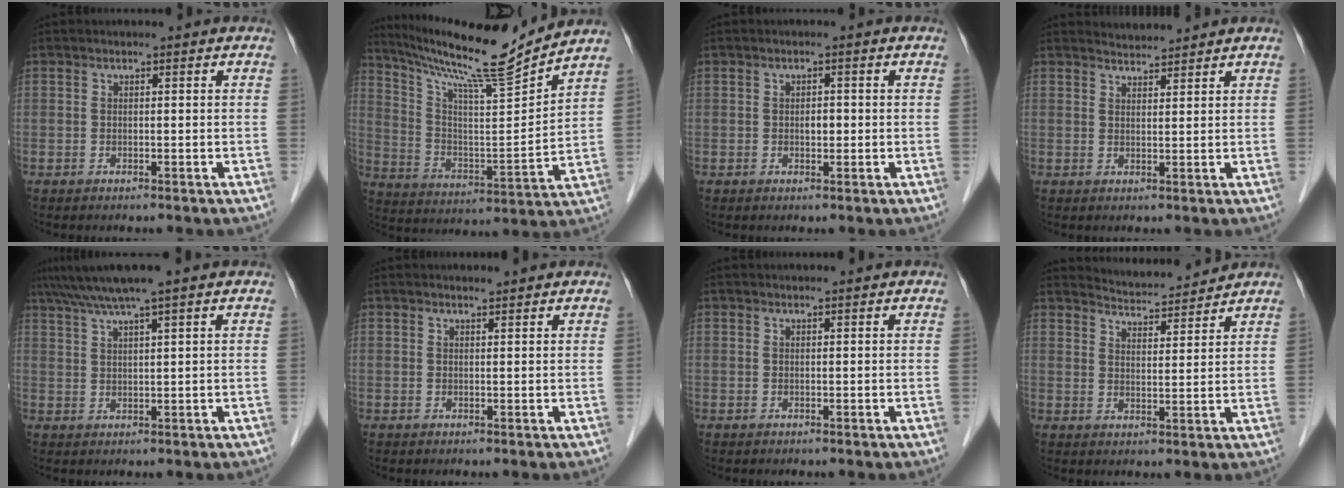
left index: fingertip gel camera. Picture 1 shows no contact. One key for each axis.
{"total": 16.8, "fx": 15.3, "fy": -1.4, "fz": 6.8, "tx": -0.128, "ty": -0.026, "tz": 0.256}
{"total": 1.4, "fx": -0.1, "fy": 0.8, "fz": 1.1, "tx": -0.018, "ty": 0.002, "tz": -0.001}
{"total": 2.5, "fx": 2.4, "fy": 0.0, "fz": -0.3, "tx": -0.004, "ty": 0.011, "tz": 0.047}
{"total": 6.3, "fx": 4.8, "fy": -1.1, "fz": 4.0, "tx": -0.074, "ty": 0.023, "tz": 0.087}
{"total": 1.4, "fx": 1.3, "fy": 0.1, "fz": 0.5, "tx": -0.011, "ty": 0.004, "tz": 0.023}
{"total": 1.0, "fx": 1.0, "fy": 0.0, "fz": 0.2, "tx": -0.006, "ty": 0.009, "tz": 0.016}
{"total": 6.5, "fx": 6.5, "fy": 0.1, "fz": 0.2, "tx": -0.016, "ty": 0.006, "tz": 0.103}